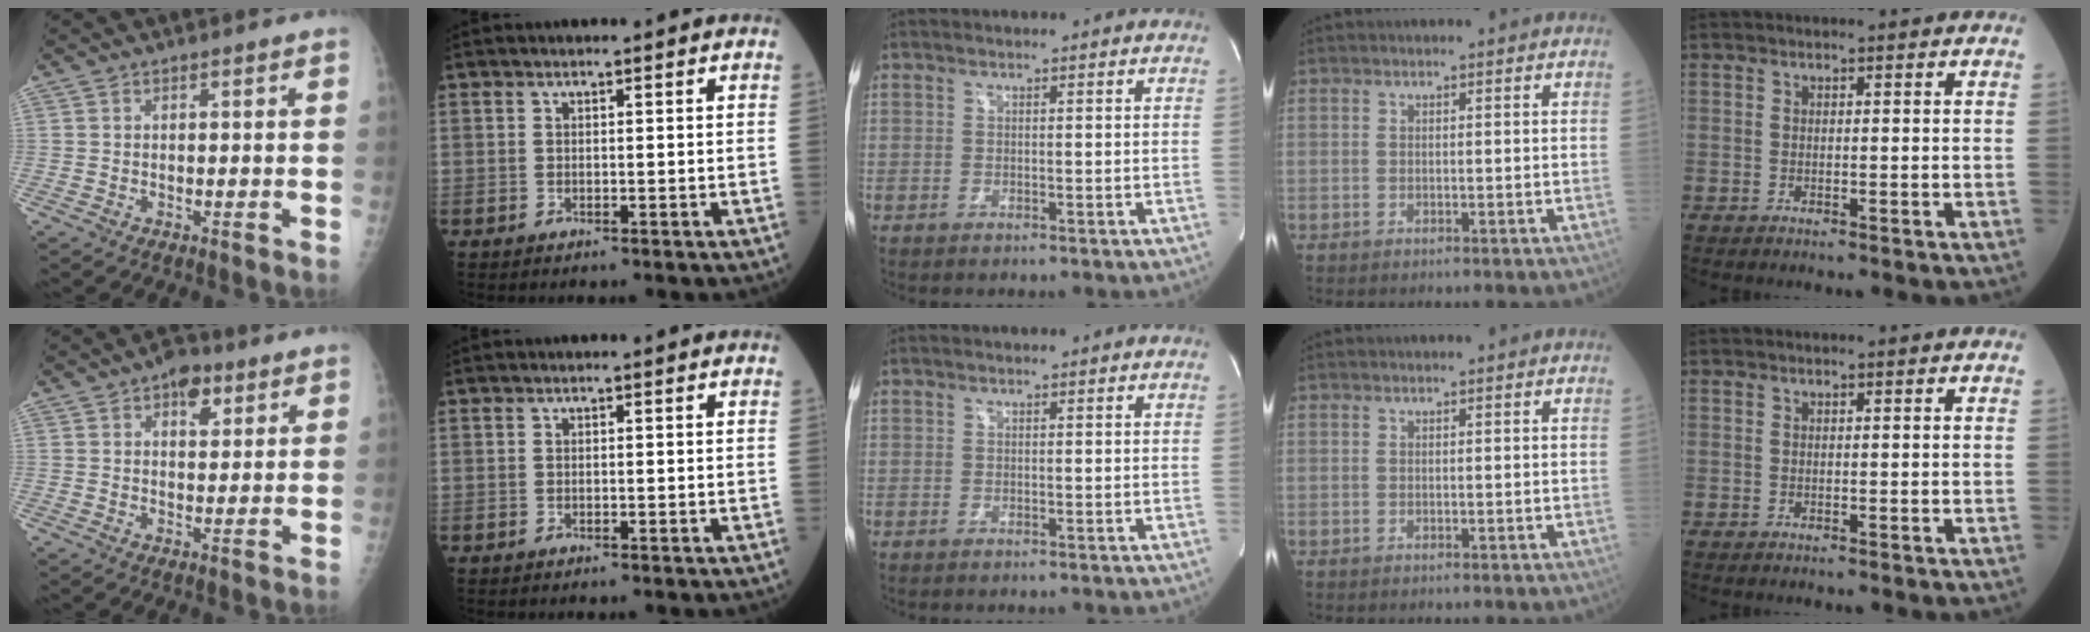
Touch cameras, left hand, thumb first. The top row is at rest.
{"thumb": {"total": 5.7, "force": [2.9, 3.3, 3.6], "torque": [-0.024, -0.008, 0.037]}}